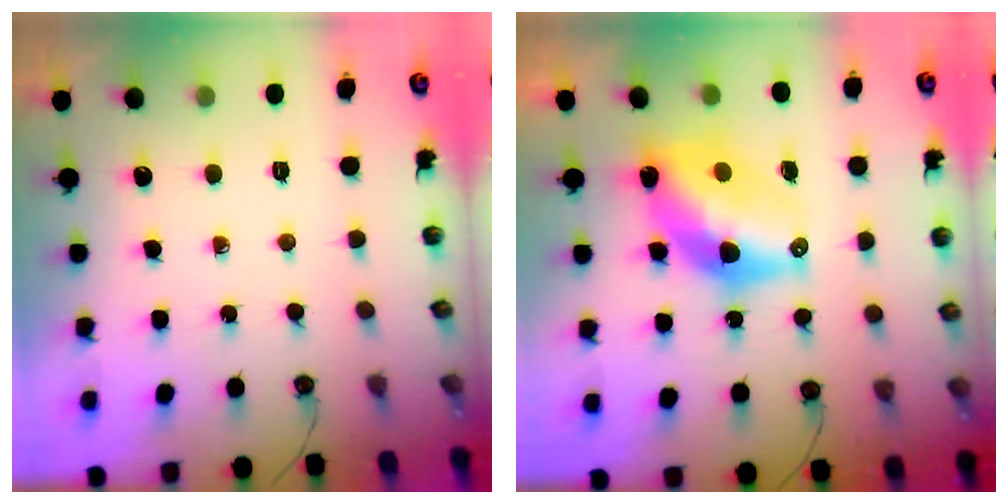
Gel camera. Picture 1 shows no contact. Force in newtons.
{"total": 13.0, "press": 13.0, "slide": 1.1}